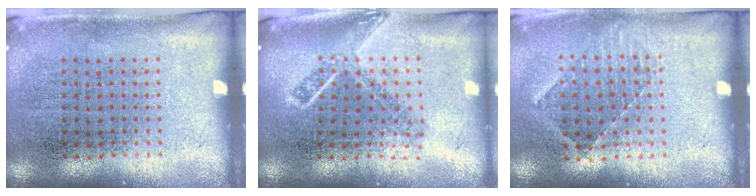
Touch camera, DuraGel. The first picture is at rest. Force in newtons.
{"total": 1.8, "press": 1.3, "slide": 1.3}
{"total": 0.8, "press": 0.8, "slide": 0.2}